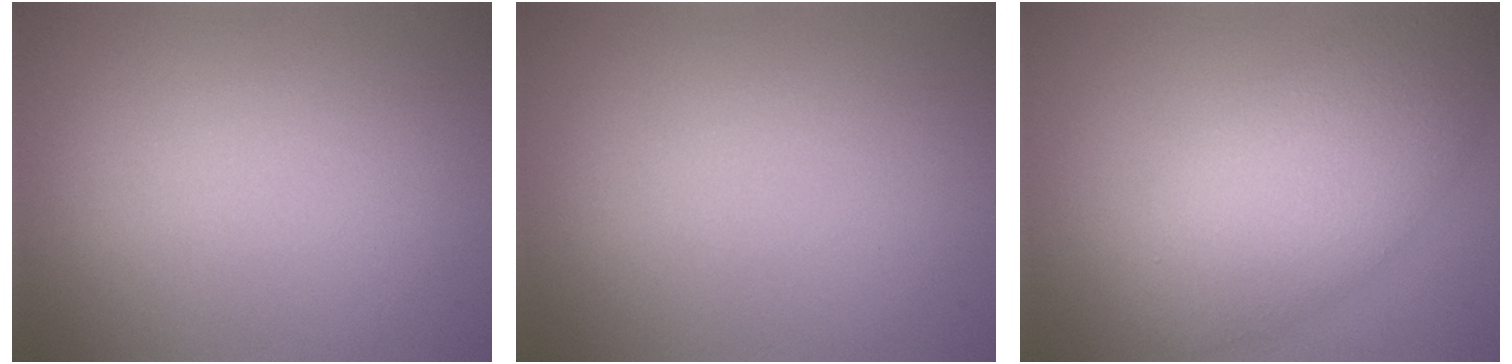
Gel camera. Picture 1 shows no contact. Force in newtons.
{"total": 0.0}
{"total": 6.8, "press": 6.8, "slide": 0.1}